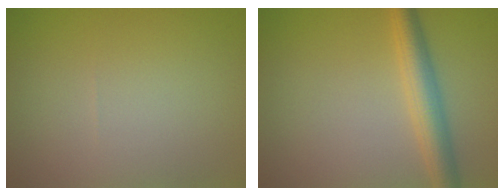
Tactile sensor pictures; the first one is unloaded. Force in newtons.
{"total": 3.9, "press": 3.9, "slide": 0.1}